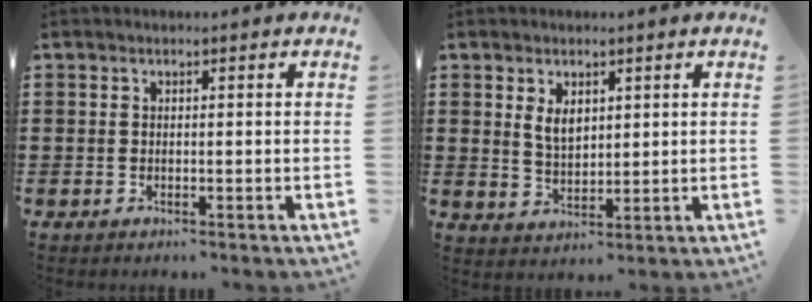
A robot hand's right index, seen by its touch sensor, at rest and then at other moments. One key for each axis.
{"total": 3.7, "fx": 1.7, "fy": 2.2, "fz": 2.5, "tx": -0.046, "ty": 0.003, "tz": 0.029}